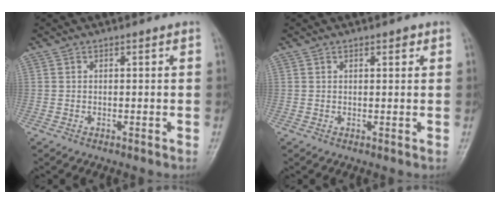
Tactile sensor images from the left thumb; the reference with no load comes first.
{"total": 1.7, "force": [1.0, 0.7, 1.3], "torque": [-0.012, -0.001, 0.012]}